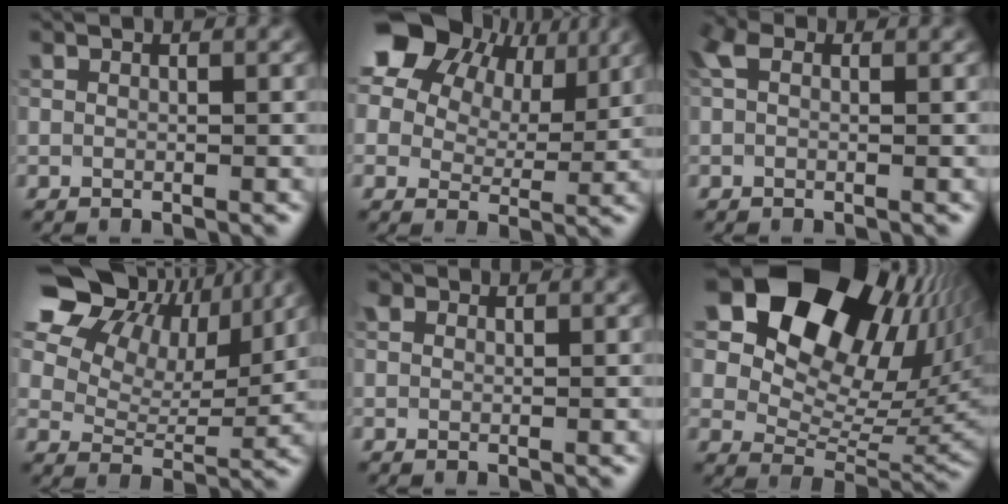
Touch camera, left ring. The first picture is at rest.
{"total": 16.1, "force": [8.3, 10.3, 9.3], "torque": [-0.187, 0.051, 0.133]}
{"total": 1.8, "force": [0.4, 1.2, 1.3], "torque": [-0.027, 0.010, -0.001]}
{"total": 15.4, "force": [9.3, 9.3, 8.1], "torque": [-0.183, 0.053, 0.164]}
{"total": 1.1, "force": [0.6, 0.8, 0.4], "torque": [-0.008, 0.003, 0.005]}
{"total": 18.3, "force": [9.7, 11.1, 10.9], "torque": [-0.195, 0.051, 0.158]}